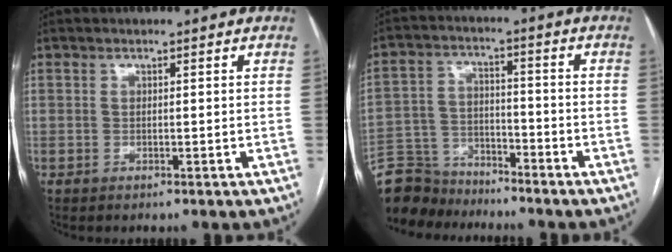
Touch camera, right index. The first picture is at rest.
{"total": 9.8, "force": [-9.2, 3.2, 0.0], "torque": [-0.006, 0.017, -0.173]}